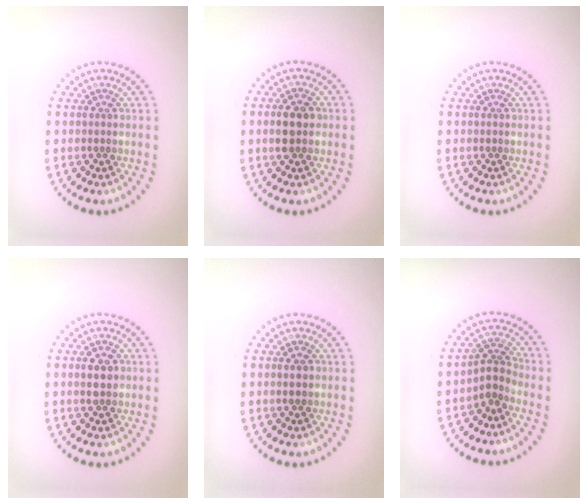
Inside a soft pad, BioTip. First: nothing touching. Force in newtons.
{"total": 3.2, "press": 3.2, "slide": 0.1}
{"total": 0.0}
{"total": 2.1, "press": 2.0, "slide": 0.2}
{"total": 1.5, "press": 1.5, "slide": 0.1}
{"total": 2.3, "press": 1.6, "slide": 1.6}